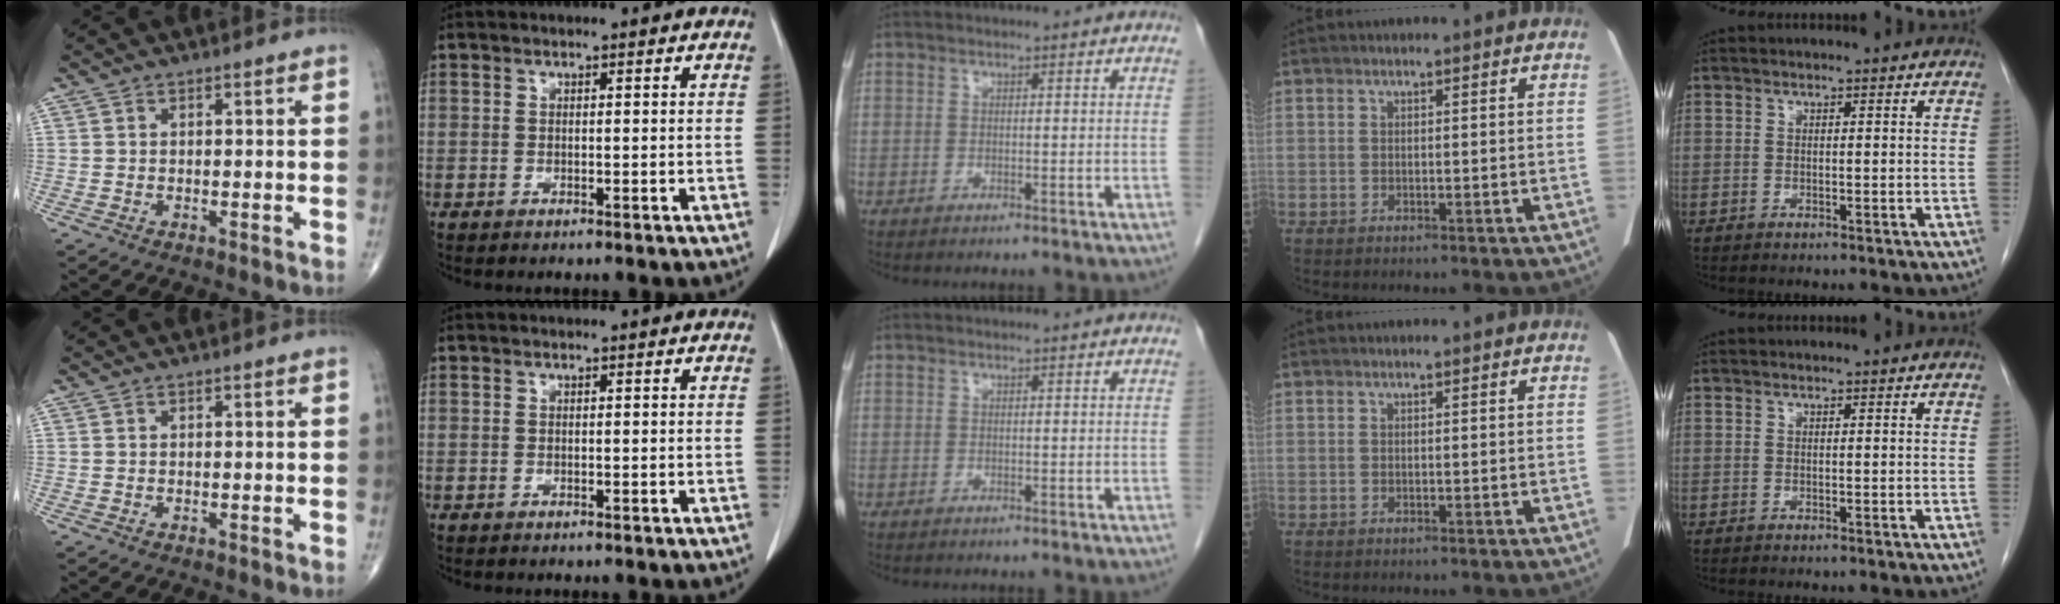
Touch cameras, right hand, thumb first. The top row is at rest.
{}